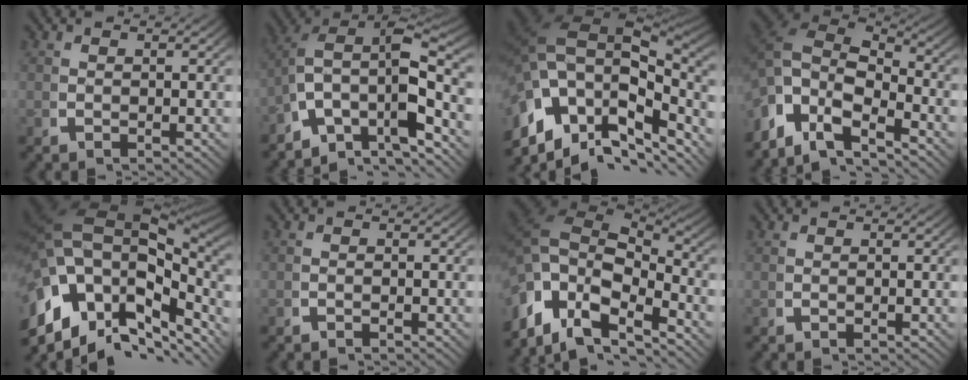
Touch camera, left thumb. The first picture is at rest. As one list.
[{"total": 14.8, "force": [-2.2, 10.7, 10.0], "torque": [-0.195, -0.047, -0.034]}, {"total": 19.6, "force": [0.9, 13.3, 14.3], "torque": [-0.255, -0.023, 0.013]}, {"total": 11.4, "force": [-0.3, 8.1, 8.0], "torque": [-0.183, -0.036, 0.006]}, {"total": 23.5, "force": [1.3, 16.2, 16.9], "torque": [-0.299, -0.031, 0.018]}, {"total": 0.6, "force": [-0.6, 0.1, 0.1], "torque": [0.000, -0.002, -0.011]}, {"total": 13.5, "force": [-0.5, 9.6, 9.6], "torque": [-0.205, -0.036, 0.001]}, {"total": 0.0}]